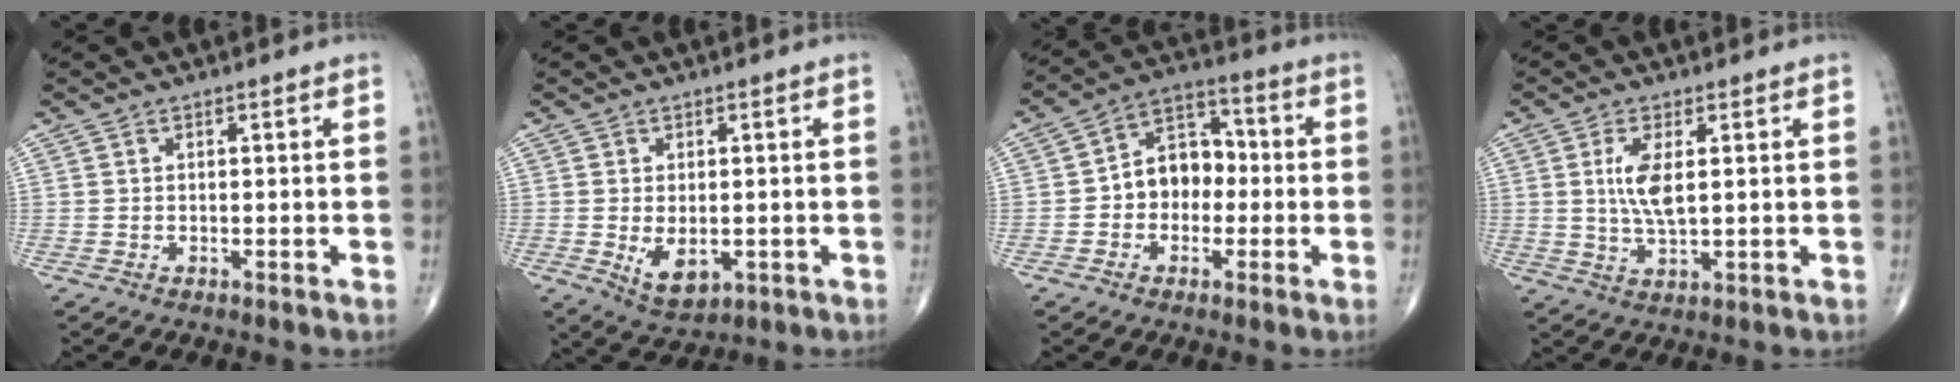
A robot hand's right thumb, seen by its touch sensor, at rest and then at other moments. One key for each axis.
{"total": 5.8, "fx": -1.0, "fy": 3.5, "fz": 4.5, "tx": -0.067, "ty": -0.013, "tz": -0.004}
{"total": 9.7, "fx": -0.9, "fy": 7.4, "fz": 6.3, "tx": -0.064, "ty": 0.038, "tz": -0.029}
{"total": 6.2, "fx": 1.3, "fy": 2.3, "fz": 5.7, "tx": -0.120, "ty": -0.010, "tz": 0.028}